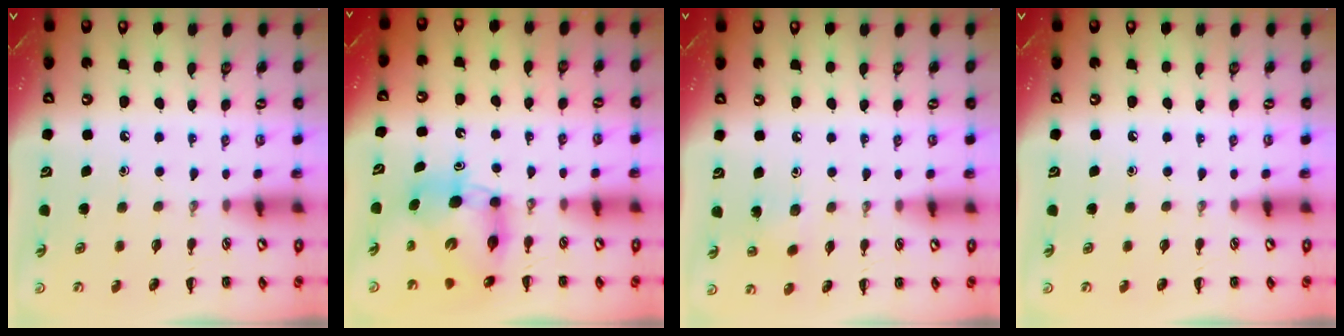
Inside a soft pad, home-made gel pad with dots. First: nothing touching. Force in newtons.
{"total": 8.3, "press": 8.0, "slide": 2.3}
{"total": 2.6, "press": 2.5, "slide": 0.7}
{"total": 0.0}